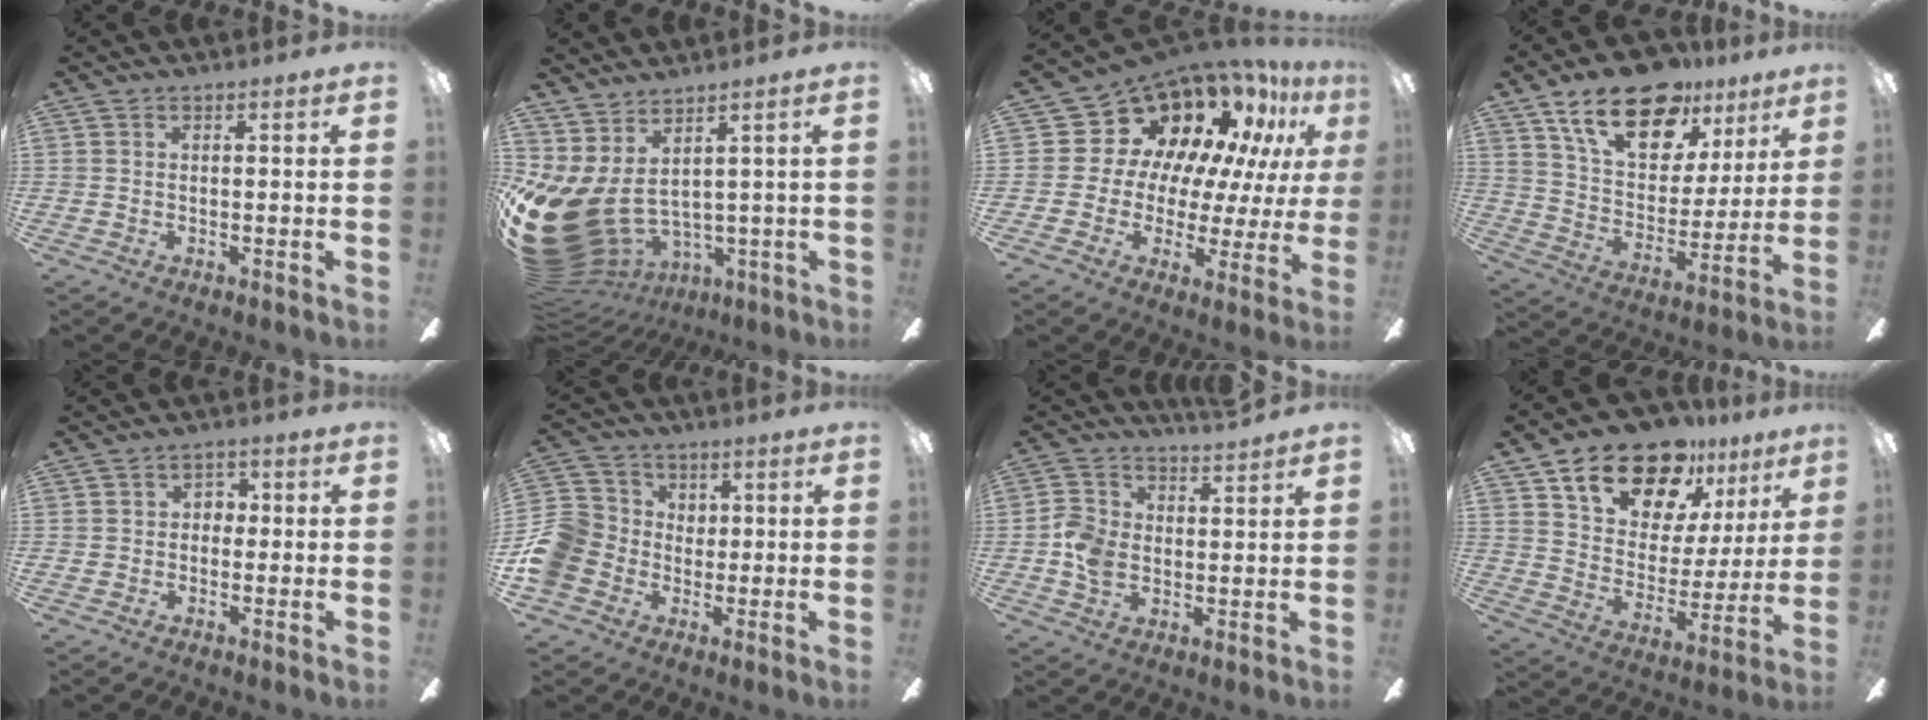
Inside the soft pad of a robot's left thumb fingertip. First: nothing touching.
{"total": 14.0, "force": [-1.5, 8.4, 11.1], "torque": [-0.251, -0.036, -0.010]}
{"total": 16.3, "force": [10.6, 10.7, 6.2], "torque": [-0.110, -0.097, 0.207]}
{"total": 20.9, "force": [13.8, 10.6, 11.5], "torque": [-0.193, -0.073, 0.244]}
{"total": 3.5, "force": [-0.9, 3.1, 1.3], "torque": [-0.021, 0.014, -0.020]}
{"total": 11.5, "force": [-2.3, 10.5, 4.2], "torque": [-0.104, 0.031, -0.040]}
{"total": 5.8, "force": [1.3, 4.2, 3.8], "torque": [-0.091, 0.004, 0.028]}
{"total": 18.9, "force": [13.6, 10.0, 8.5], "torque": [-0.151, -0.084, 0.244]}